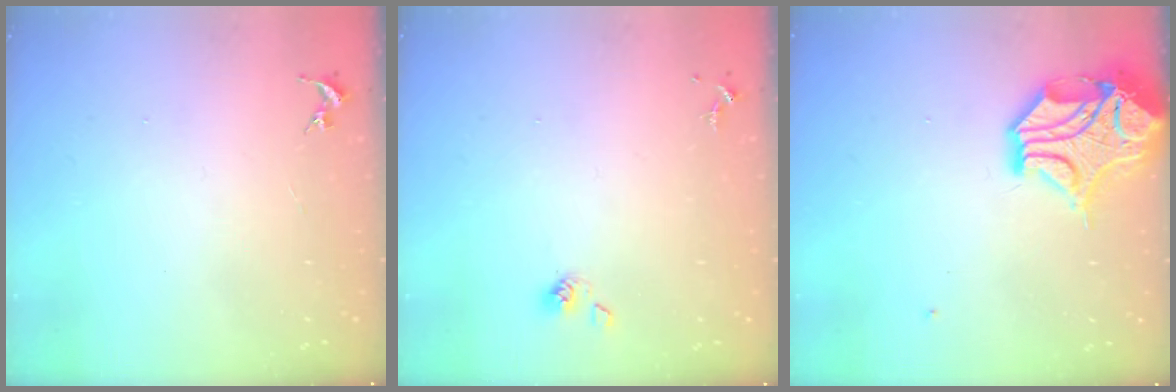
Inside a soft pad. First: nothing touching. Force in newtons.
{"total": 4.4, "press": 3.7, "slide": 2.4}
{"total": 15.0, "press": 14.8, "slide": 2.2}